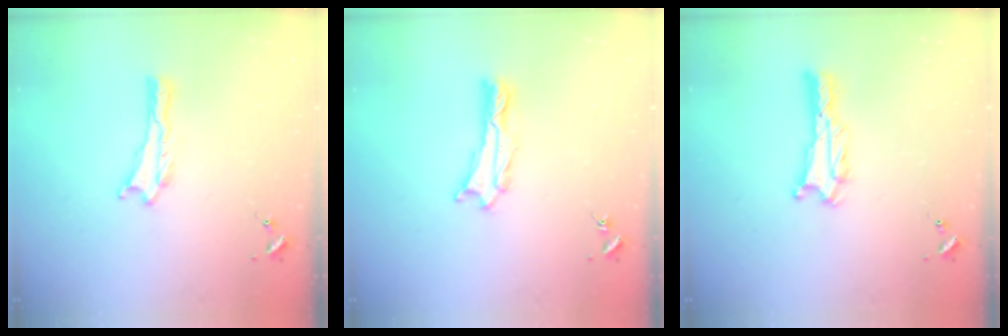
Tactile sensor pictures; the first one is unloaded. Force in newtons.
{"total": 1.1, "press": 1.1, "slide": 0.2}
{"total": 1.4, "press": 1.4, "slide": 0.1}